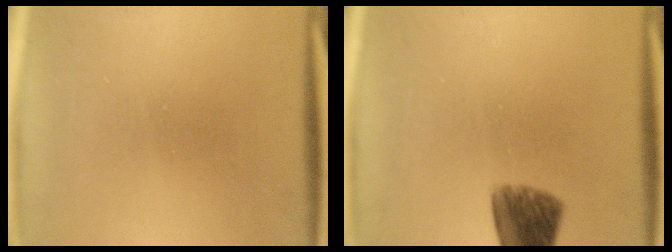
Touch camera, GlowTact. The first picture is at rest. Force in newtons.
{"total": 7.5}